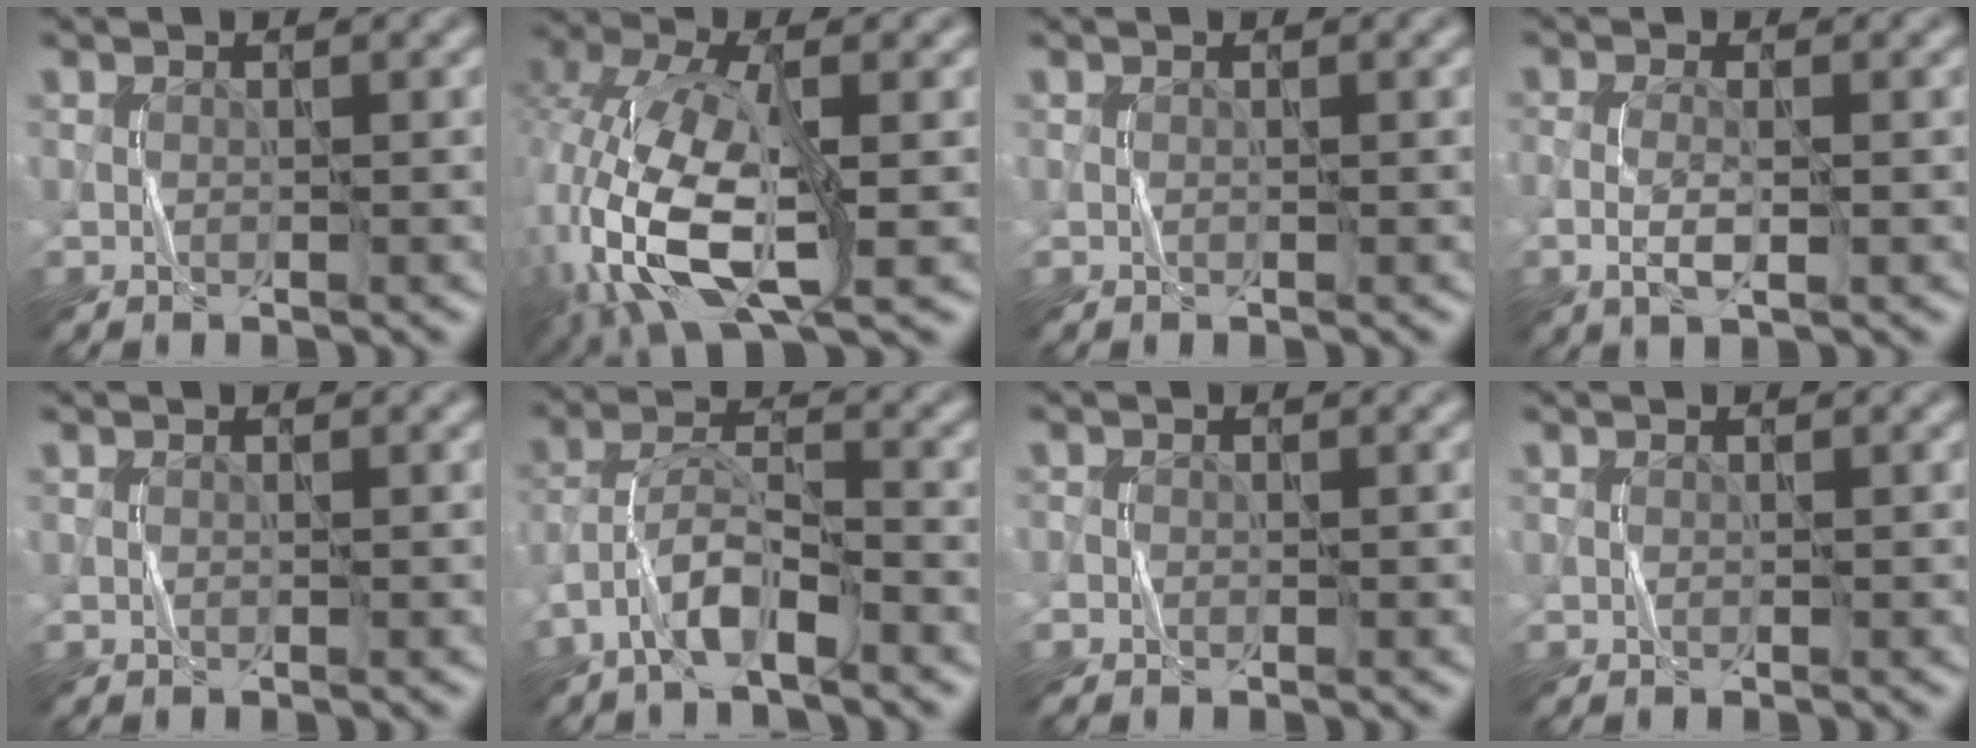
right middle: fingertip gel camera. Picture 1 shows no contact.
{"total": 11.7, "force": [-3.6, 5.6, 9.6], "torque": [-0.222, -0.005, -0.073]}
{"total": 0.0}
{"total": 2.5, "force": [-0.7, 0.8, 2.3], "torque": [-0.056, -0.004, -0.019]}
{"total": 0.0}
{"total": 5.6, "force": [-3.6, 1.5, 4.0], "torque": [-0.077, 0.008, -0.073]}
{"total": 0.7, "force": [-0.5, 0.5, 0.0], "torque": [0.001, -0.001, -0.012]}
{"total": 0.0}